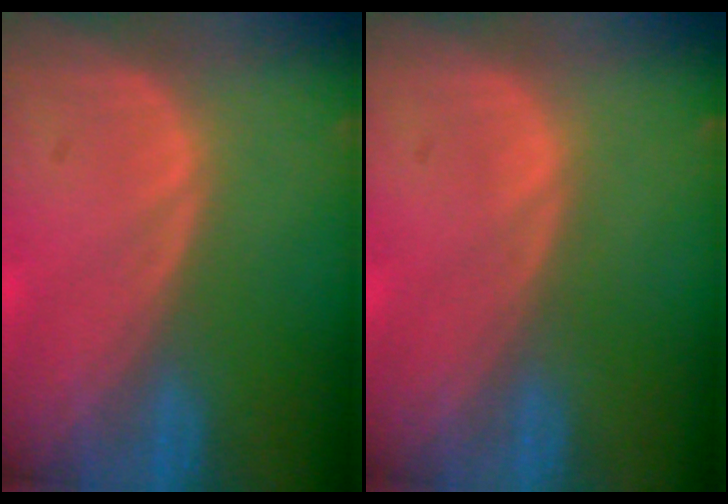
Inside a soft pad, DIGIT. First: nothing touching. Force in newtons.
{"total": 0.0}